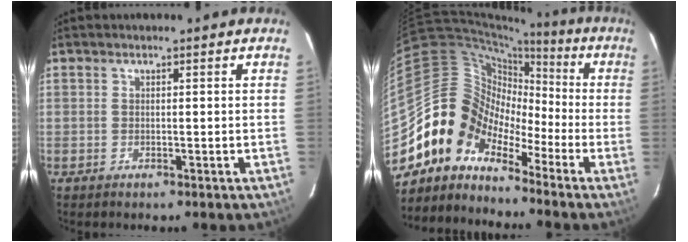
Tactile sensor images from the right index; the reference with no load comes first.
{"total": 10.4, "force": [-7.0, 7.6, 1.6], "torque": [-0.033, 0.045, -0.166]}